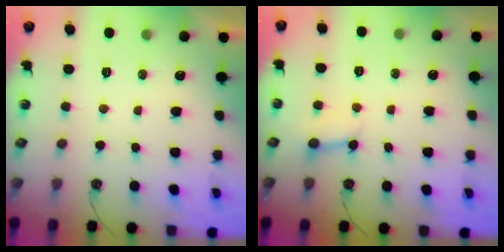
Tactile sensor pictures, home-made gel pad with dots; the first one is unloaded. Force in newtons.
{"total": 2.5, "press": 2.5, "slide": 0.2}